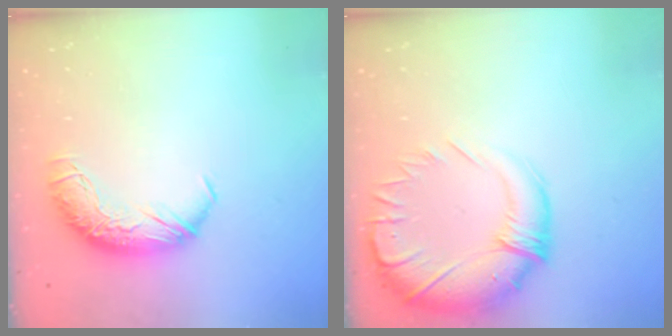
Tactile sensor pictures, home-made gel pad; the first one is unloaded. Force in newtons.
{"total": 4.1, "press": 2.2, "slide": 3.4}